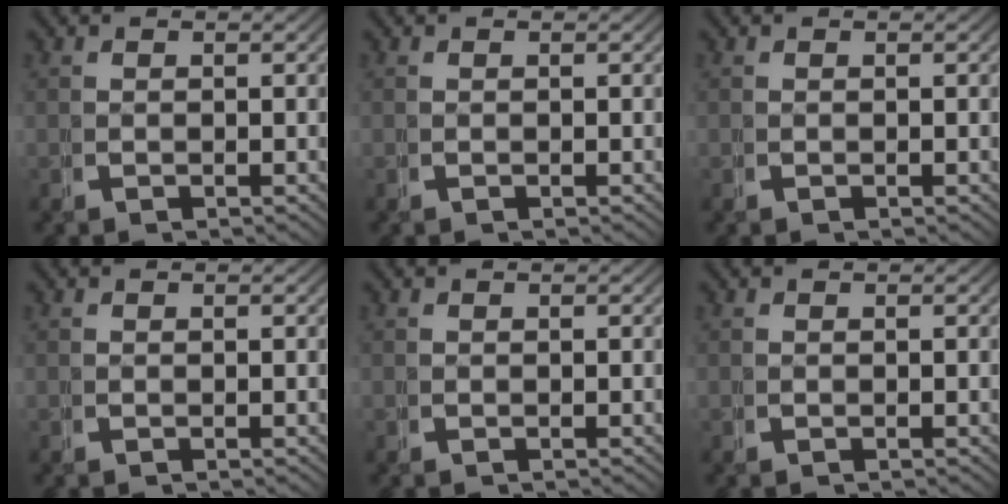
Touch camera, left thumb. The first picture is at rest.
{"total": 0.0}
{"total": 0.0}
{"total": 0.0}
{"total": 0.0}
{"total": 0.0}